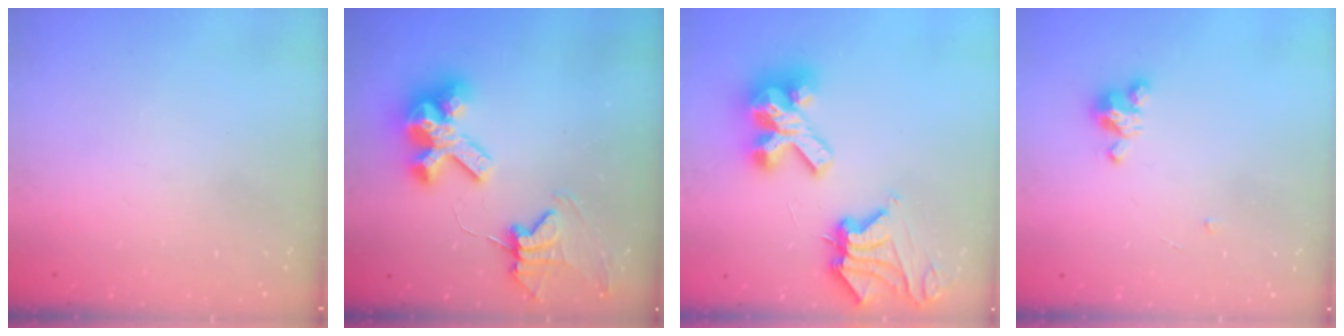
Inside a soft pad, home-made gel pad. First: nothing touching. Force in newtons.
{"total": 11.7, "press": 11.6, "slide": 1.3}
{"total": 14.5, "press": 14.3, "slide": 1.8}
{"total": 3.8, "press": 3.8, "slide": 0.4}